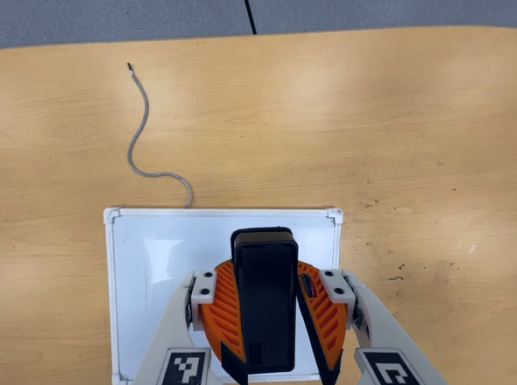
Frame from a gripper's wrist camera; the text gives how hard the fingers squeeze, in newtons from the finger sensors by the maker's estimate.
{"total": 8.3, "left": 8.9, "right": 7.8}